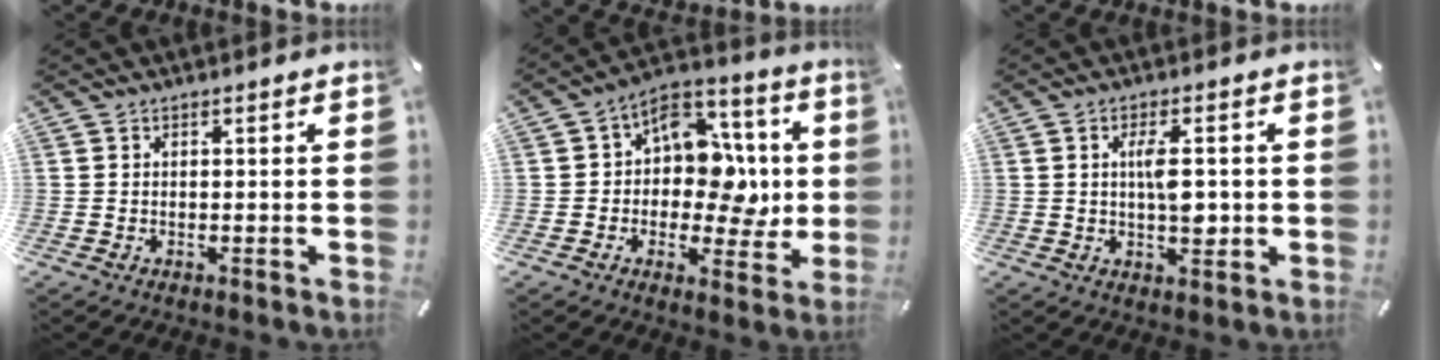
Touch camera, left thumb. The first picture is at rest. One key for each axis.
{"total": 13.1, "fx": 0.5, "fy": 10.5, "fz": 7.8, "tx": -0.090, "ty": -0.016, "tz": 0.016}
{"total": 6.8, "fx": 0.4, "fy": 3.1, "fz": 6.1, "tx": -0.097, "ty": -0.003, "tz": 0.000}